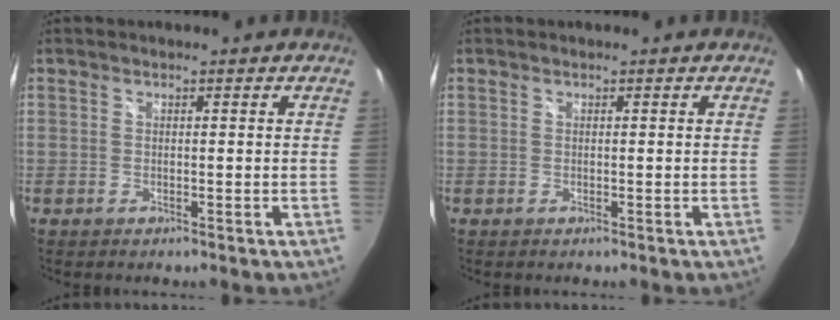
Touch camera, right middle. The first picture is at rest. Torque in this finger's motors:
{"motor_torque": [0.00, 0.00, 0.00, 0.00]}